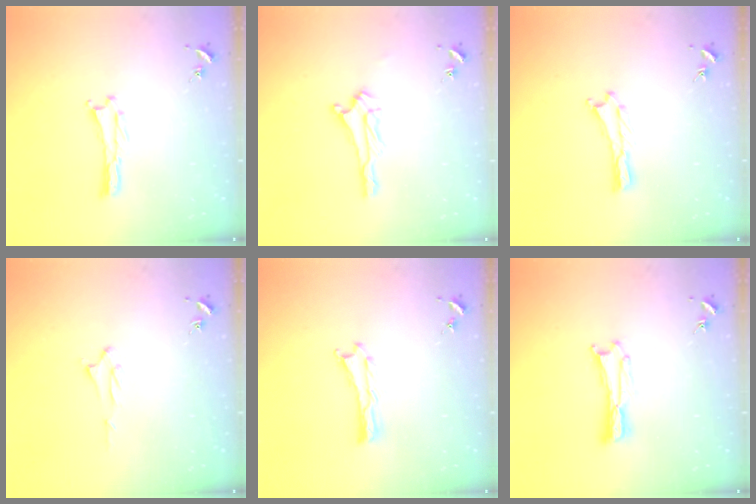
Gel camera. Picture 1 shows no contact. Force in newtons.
{"total": 3.6, "press": 3.6, "slide": 0.4}
{"total": 0.0}
{"total": 1.4, "press": 1.4, "slide": 0.2}
{"total": 0.0}
{"total": 0.6, "press": 0.6, "slide": 0.2}